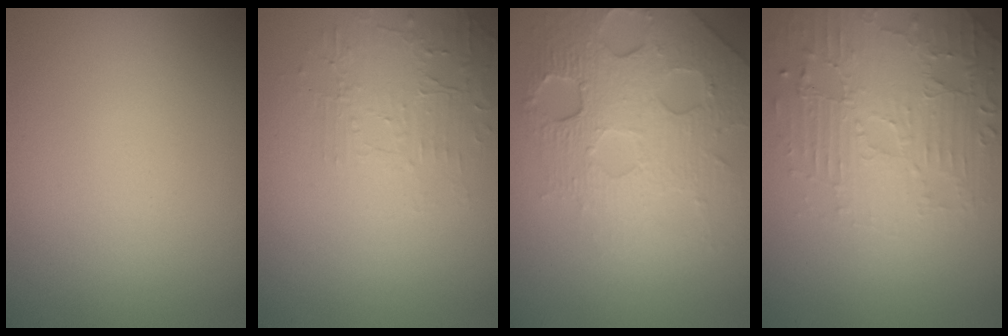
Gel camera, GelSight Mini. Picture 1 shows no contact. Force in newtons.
{"total": 1.9, "press": 0.8, "slide": 1.7}
{"total": 7.7, "press": 5.2, "slide": 5.6}
{"total": 4.6, "press": 3.9, "slide": 2.5}